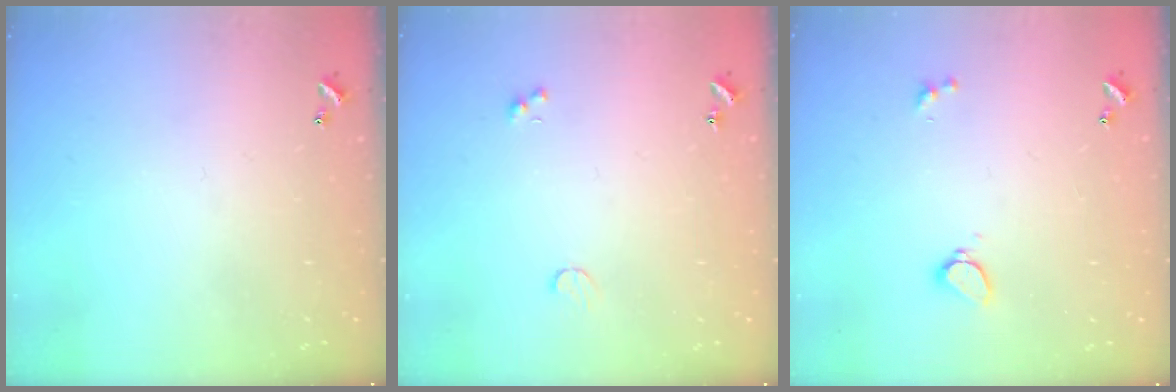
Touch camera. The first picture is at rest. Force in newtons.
{"total": 1.1, "press": 1.0, "slide": 0.6}
{"total": 2.9, "press": 2.3, "slide": 1.9}